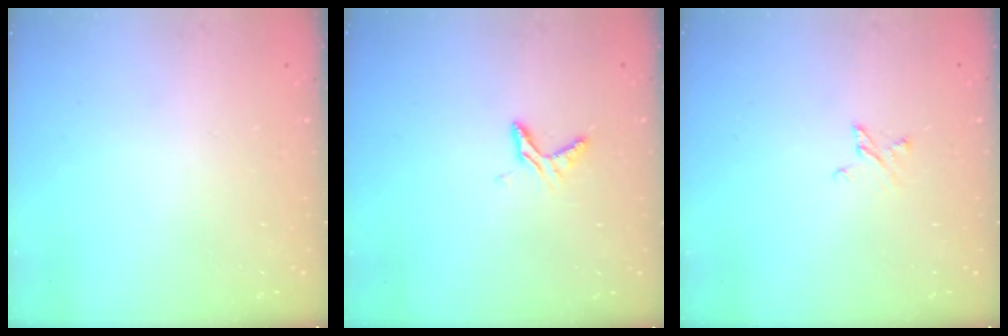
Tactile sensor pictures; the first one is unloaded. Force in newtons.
{"total": 5.8, "press": 5.8, "slide": 0.4}
{"total": 3.5, "press": 3.5, "slide": 0.3}